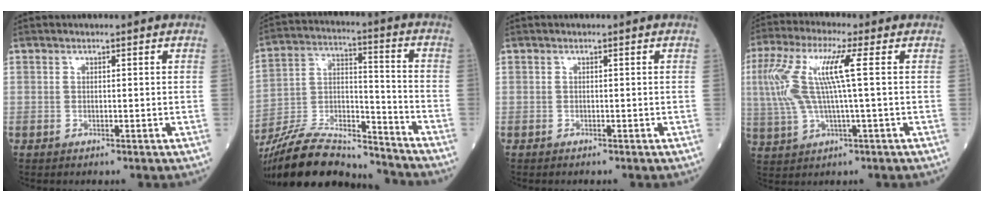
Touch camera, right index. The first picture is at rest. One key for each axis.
{"total": 20.7, "fx": -18.9, "fy": 3.6, "fz": 7.5, "tx": -0.166, "ty": 0.000, "tz": -0.328}
{"total": 0.0}
{"total": 11.4, "fx": 2.0, "fy": 1.0, "fz": 11.2, "tx": -0.255, "ty": 0.025, "tz": 0.037}